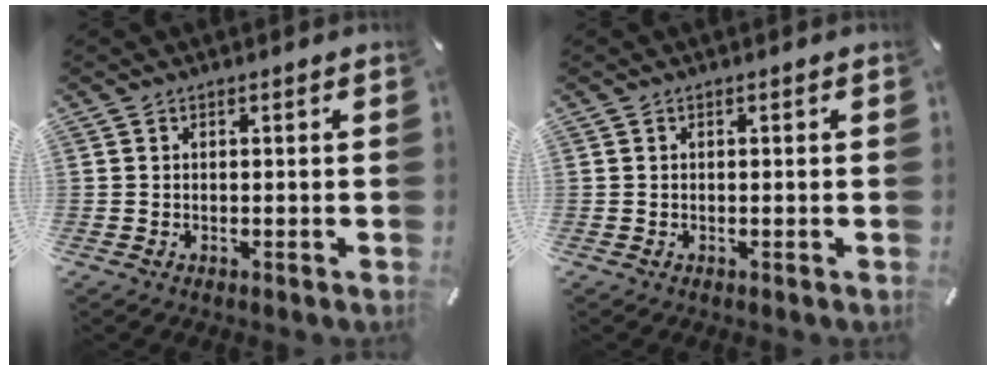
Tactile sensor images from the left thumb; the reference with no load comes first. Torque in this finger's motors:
{"motor_torque": [0.02, 0.08, 0.05, -0.02, 0.00]}